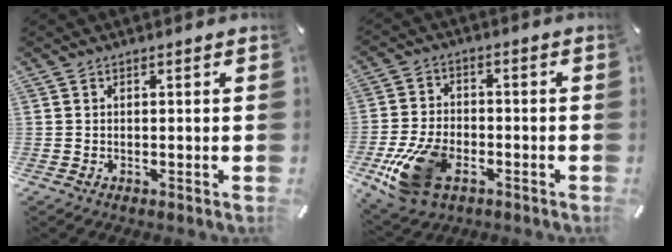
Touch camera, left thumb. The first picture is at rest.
{"total": 15.0, "force": [-6.3, 9.4, 9.9], "torque": [-0.199, 0.025, -0.102]}